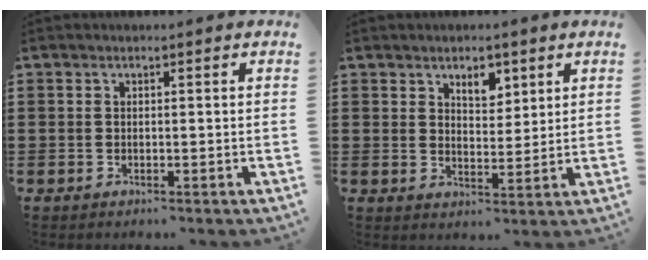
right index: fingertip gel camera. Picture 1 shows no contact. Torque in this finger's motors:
{"motor_torque": [0.22, -0.14, 0.09, 0.02]}